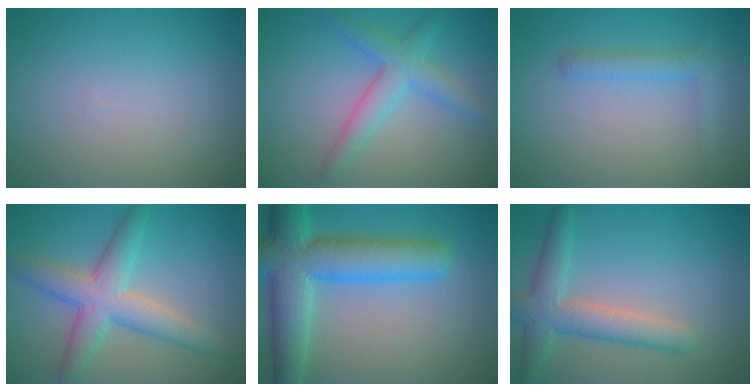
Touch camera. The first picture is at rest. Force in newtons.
{"total": 3.7, "press": 3.7, "slide": 0.1}
{"total": 1.9, "press": 1.9, "slide": 0.1}
{"total": 5.5, "press": 5.5, "slide": 0.2}
{"total": 9.0, "press": 9.0, "slide": 0.3}
{"total": 4.4, "press": 4.4, "slide": 0.2}